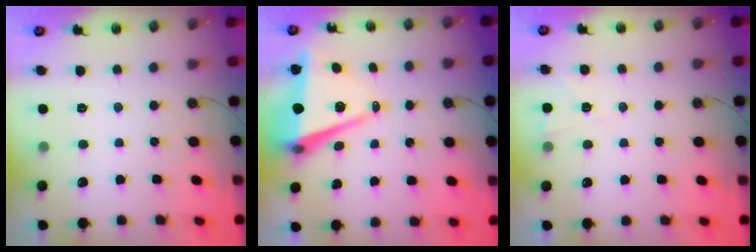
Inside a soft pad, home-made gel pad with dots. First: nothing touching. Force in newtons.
{"total": 8.4, "press": 7.3, "slide": 4.1}
{"total": 3.6, "press": 3.1, "slide": 1.8}